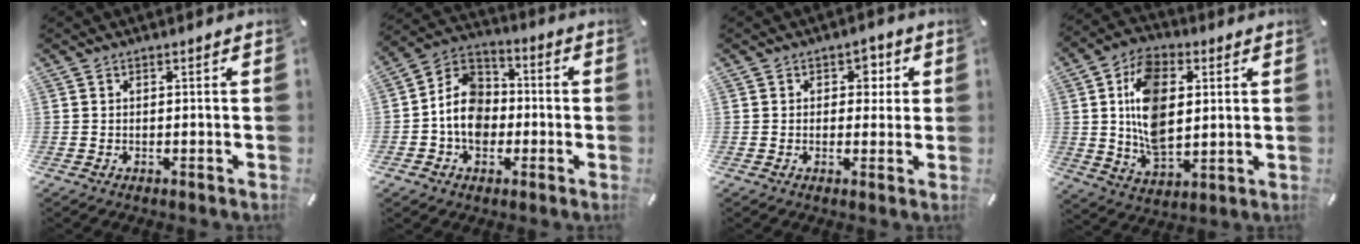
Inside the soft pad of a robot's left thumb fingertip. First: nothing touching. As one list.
[{"total": 10.5, "force": [-2.8, 8.7, 5.2], "torque": [-0.132, 0.021, -0.058]}, {"total": 4.3, "force": [1.0, 3.3, 2.6], "torque": [-0.016, -0.005, 0.004]}, {"total": 15.3, "force": [2.7, 10.0, 11.2], "torque": [-0.230, 0.004, 0.047]}]